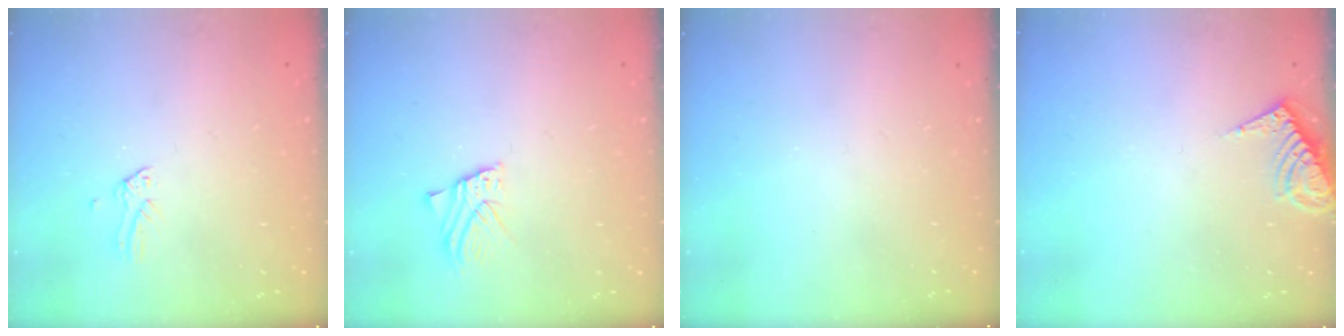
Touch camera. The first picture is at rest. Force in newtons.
{"total": 2.2, "press": 2.2, "slide": 0.0}
{"total": 0.0}
{"total": 7.4, "press": 7.4, "slide": 0.4}